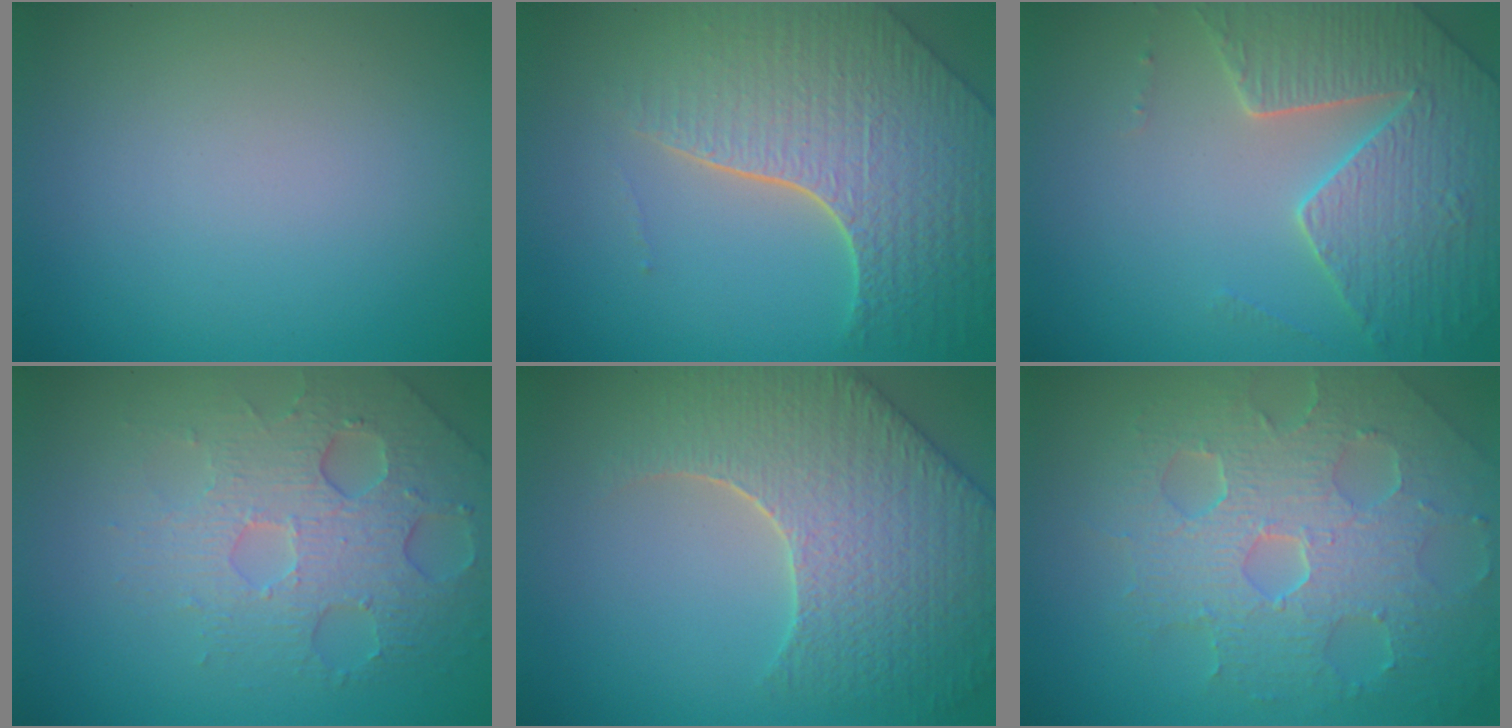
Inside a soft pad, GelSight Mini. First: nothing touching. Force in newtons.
{"total": 8.1, "press": 5.7, "slide": 5.7}
{"total": 4.8, "press": 4.6, "slide": 1.5}
{"total": 5.4, "press": 4.2, "slide": 3.4}
{"total": 7.5, "press": 6.2, "slide": 4.2}
{"total": 8.6, "press": 5.9, "slide": 6.2}